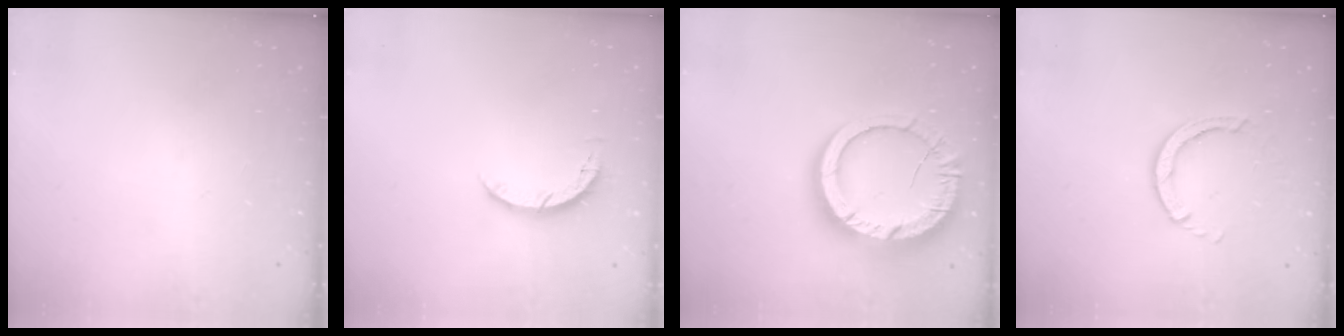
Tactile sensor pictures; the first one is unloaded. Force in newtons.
{"total": 4.2, "press": 4.1, "slide": 0.4}
{"total": 16.2, "press": 16.2, "slide": 1.5}
{"total": 3.0, "press": 3.0, "slide": 0.4}